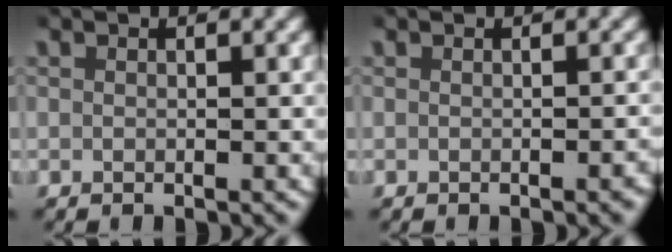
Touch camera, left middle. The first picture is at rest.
{"total": 0.6, "force": [-0.4, -0.1, 0.4], "torque": [-0.002, 0.005, -0.009]}